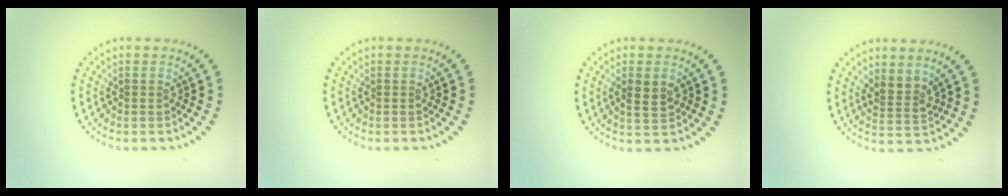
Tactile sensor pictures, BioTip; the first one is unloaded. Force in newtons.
{"total": 0.0}
{"total": 2.4, "press": 2.3, "slide": 0.4}
{"total": 2.2, "press": 1.6, "slide": 1.4}